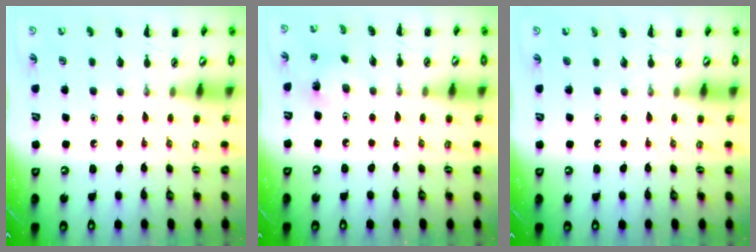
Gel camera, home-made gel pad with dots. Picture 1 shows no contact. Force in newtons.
{"total": 2.4, "press": 2.2, "slide": 0.8}
{"total": 0.0}